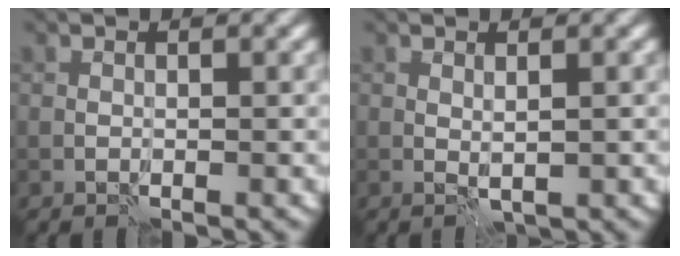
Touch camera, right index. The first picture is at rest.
{"total": 0.8, "force": [0.4, 0.1, 0.7], "torque": [-0.012, 0.000, 0.007]}